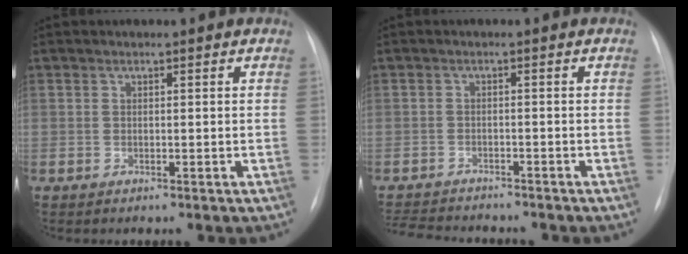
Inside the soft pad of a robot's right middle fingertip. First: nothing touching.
{"total": 9.4, "force": [-8.7, 1.8, 3.0], "torque": [-0.053, -0.005, -0.125]}